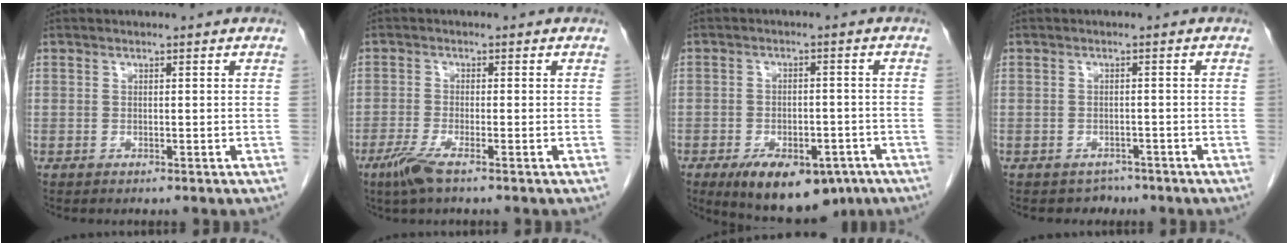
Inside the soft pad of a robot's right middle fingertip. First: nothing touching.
{"total": 3.7, "force": [-2.4, 0.3, 2.8], "torque": [-0.063, -0.010, -0.051]}
{"total": 12.8, "force": [-8.1, 6.3, 7.7], "torque": [-0.111, -0.004, -0.116]}
{"total": 2.4, "force": [-1.9, 1.6, -0.2], "torque": [-0.002, 0.006, -0.026]}